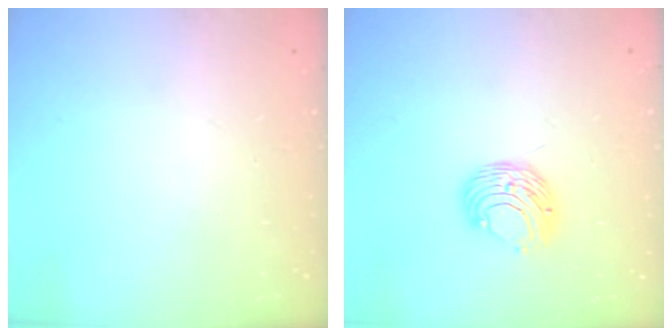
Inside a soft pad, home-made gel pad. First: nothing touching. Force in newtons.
{"total": 8.5, "press": 8.5, "slide": 0.6}